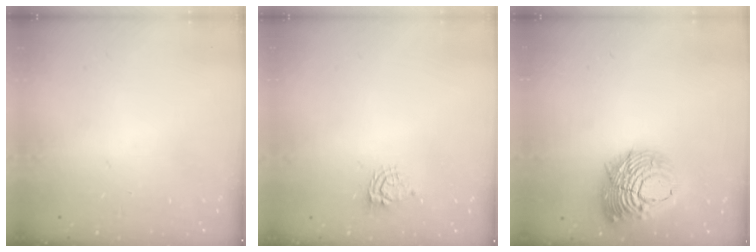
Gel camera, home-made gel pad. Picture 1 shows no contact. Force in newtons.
{"total": 5.0, "press": 4.9, "slide": 0.7}
{"total": 14.8, "press": 14.7, "slide": 1.6}